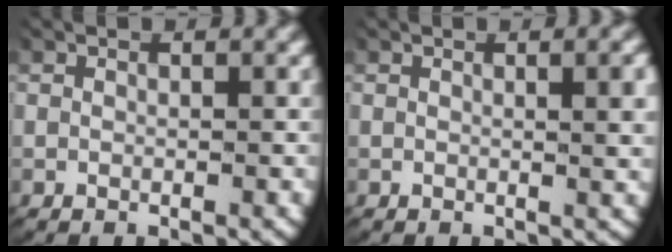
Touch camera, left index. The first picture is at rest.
{"total": 1.7, "force": [0.6, 0.0, 1.5], "torque": [-0.019, -0.003, 0.012]}